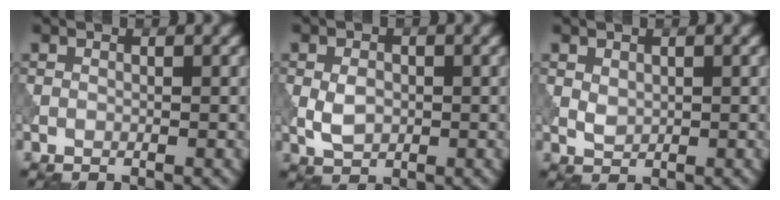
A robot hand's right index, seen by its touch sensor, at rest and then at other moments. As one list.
[{"total": 2.6, "force": [-0.2, 1.8, 1.9], "torque": [-0.039, -0.001, -0.003]}, {"total": 1.2, "force": [0.4, 0.9, 0.8], "torque": [-0.018, -0.002, 0.011]}]